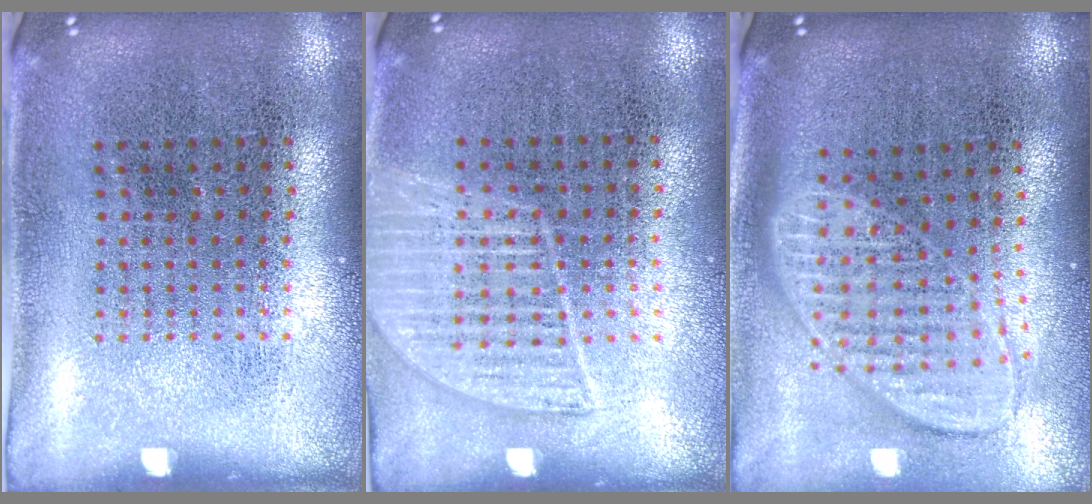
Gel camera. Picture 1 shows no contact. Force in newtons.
{"total": 1.4, "press": 1.3, "slide": 0.6}
{"total": 1.8, "press": 1.4, "slide": 1.1}